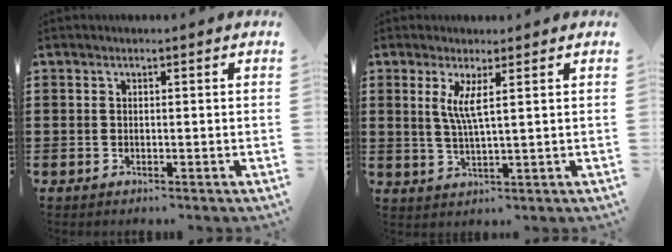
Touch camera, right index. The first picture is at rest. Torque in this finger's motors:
{"motor_torque": [0.13, -0.12, 0.21, 0.12]}